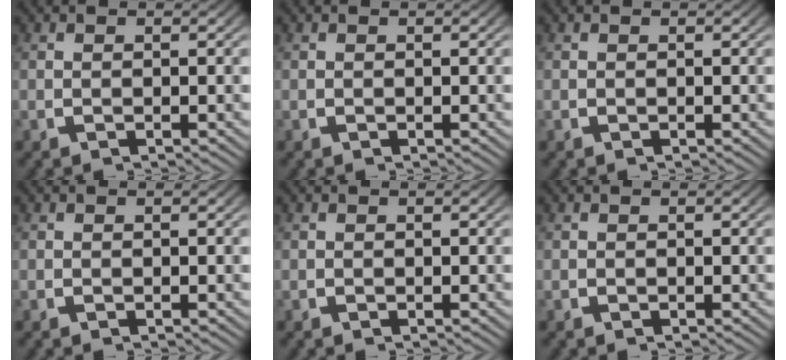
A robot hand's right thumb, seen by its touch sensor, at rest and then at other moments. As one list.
[{"total": 0.0}, {"total": 0.0}, {"total": 0.0}, {"total": 0.0}, {"total": 0.0}]